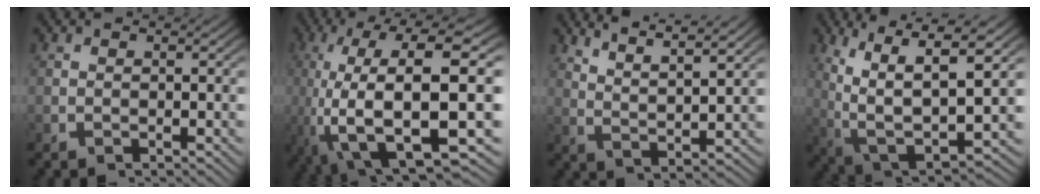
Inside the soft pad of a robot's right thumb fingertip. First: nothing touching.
{"total": 18.2, "force": [-2.4, 9.8, 15.2], "torque": [-0.311, -0.058, 0.001]}
{"total": 7.2, "force": [5.2, 2.5, 4.3], "torque": [-0.070, 0.010, 0.083]}
{"total": 12.4, "force": [-0.2, 7.7, 9.7], "torque": [-0.203, -0.052, 0.022]}